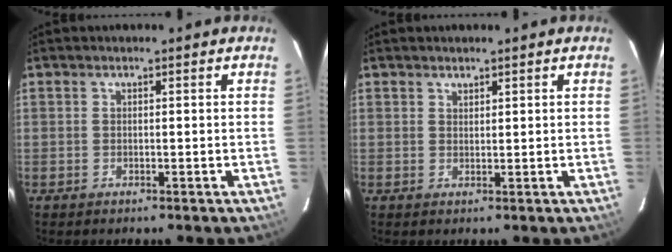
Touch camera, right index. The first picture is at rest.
{"total": 1.1, "force": [0.9, 0.5, 0.1], "torque": [-0.002, 0.002, 0.017]}